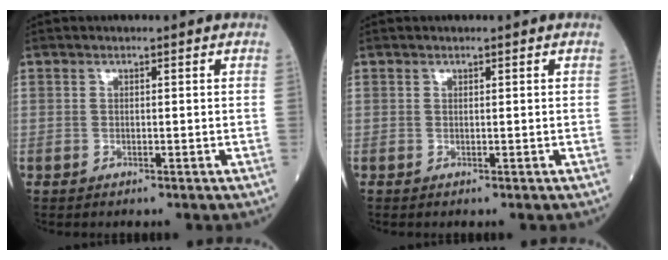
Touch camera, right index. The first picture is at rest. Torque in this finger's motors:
{"motor_torque": [-0.02, -0.13, 0.05, 0.02]}